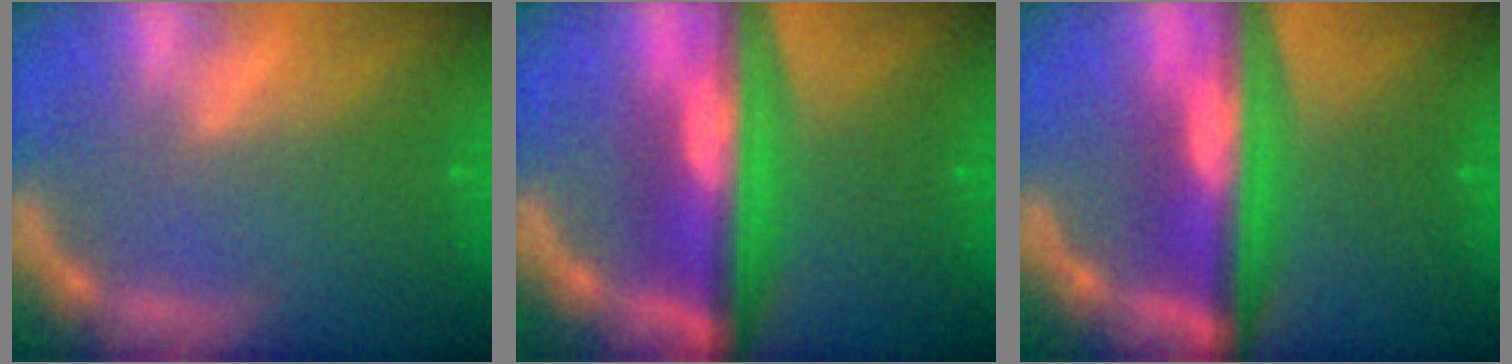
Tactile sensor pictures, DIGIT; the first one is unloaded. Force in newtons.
{"total": 10.0}
{"total": 9.6}